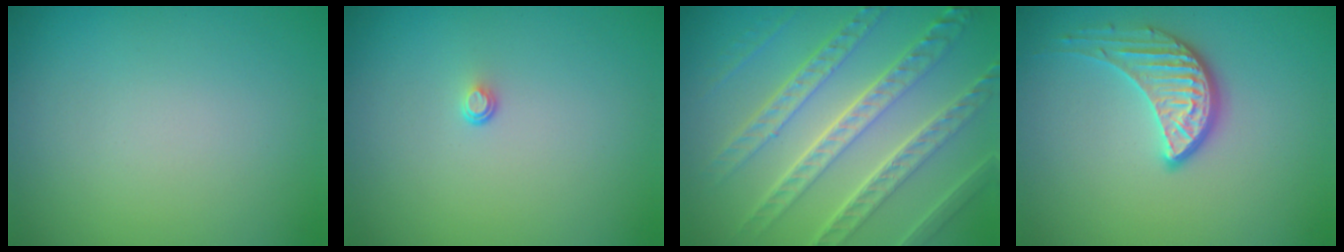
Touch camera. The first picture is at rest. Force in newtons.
{"total": 0.5, "press": 0.3, "slide": 0.5}
{"total": 8.2, "press": 5.9, "slide": 5.7}
{"total": 3.7, "press": 3.0, "slide": 2.2}